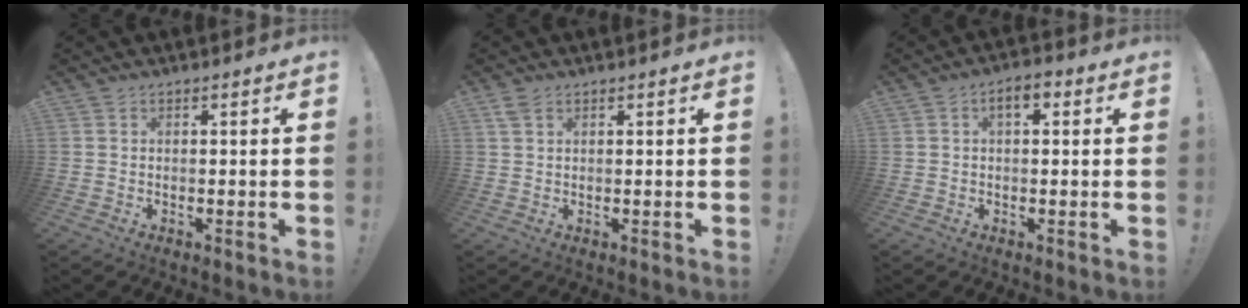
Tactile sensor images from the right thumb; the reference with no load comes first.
{"total": 2.6, "force": [1.5, 1.4, 1.6], "torque": [-0.031, 0.003, 0.029]}
{"total": 4.2, "force": [0.9, 2.1, 3.5], "torque": [-0.042, 0.004, 0.011]}